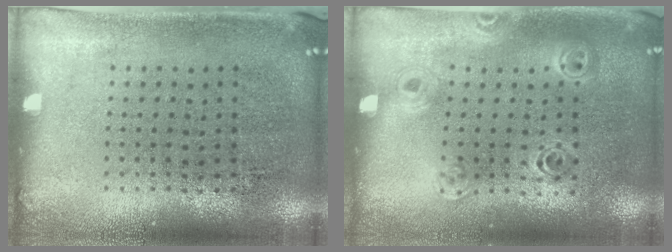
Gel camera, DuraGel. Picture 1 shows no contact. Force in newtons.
{"total": 1.1, "press": 1.1, "slide": 0.2}